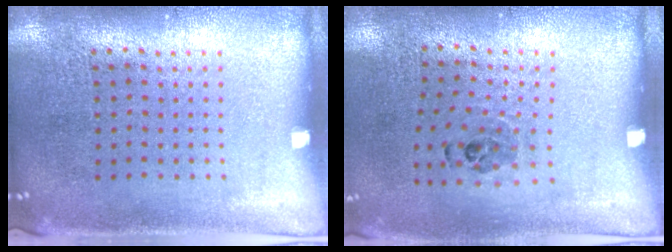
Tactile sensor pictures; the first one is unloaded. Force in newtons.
{"total": 1.0, "press": 0.7, "slide": 0.7}